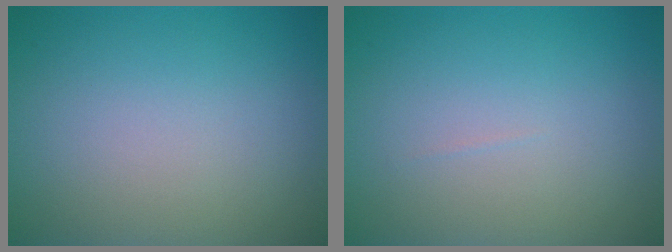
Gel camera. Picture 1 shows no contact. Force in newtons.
{"total": 0.0}